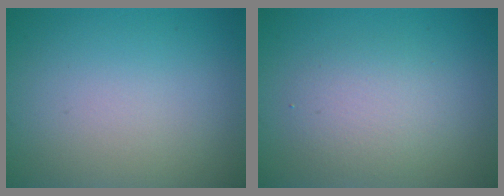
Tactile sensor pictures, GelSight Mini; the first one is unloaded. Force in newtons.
{"total": 2.9, "press": 2.9, "slide": 0.3}